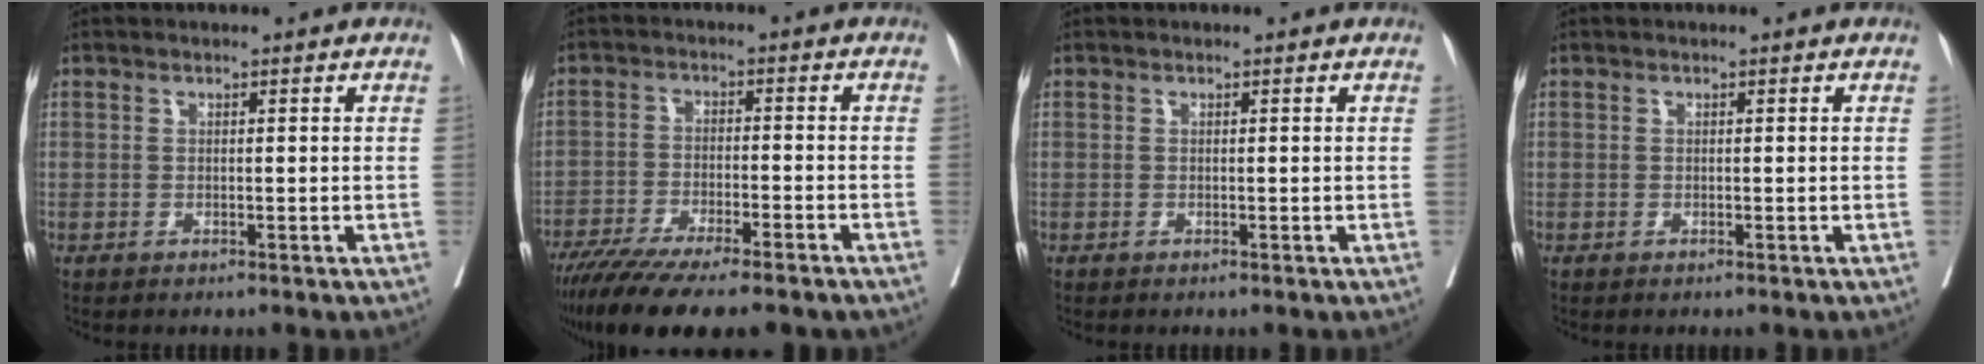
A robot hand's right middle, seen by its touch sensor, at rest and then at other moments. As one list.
[{"total": 15.4, "force": [-12.2, 2.3, 9.2], "torque": [-0.153, -0.033, -0.193]}, {"total": 0.0}, {"total": 0.0}]